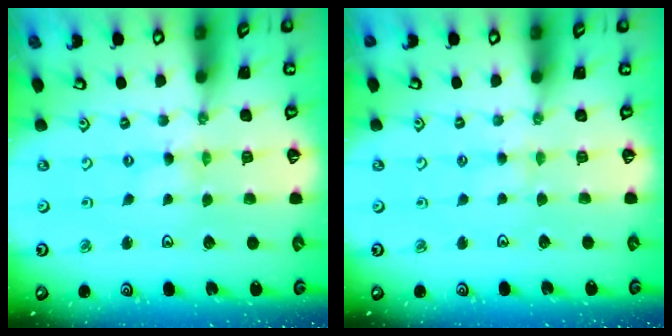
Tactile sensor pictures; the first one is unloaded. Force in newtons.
{"total": 2.2, "press": 2.2, "slide": 0.4}